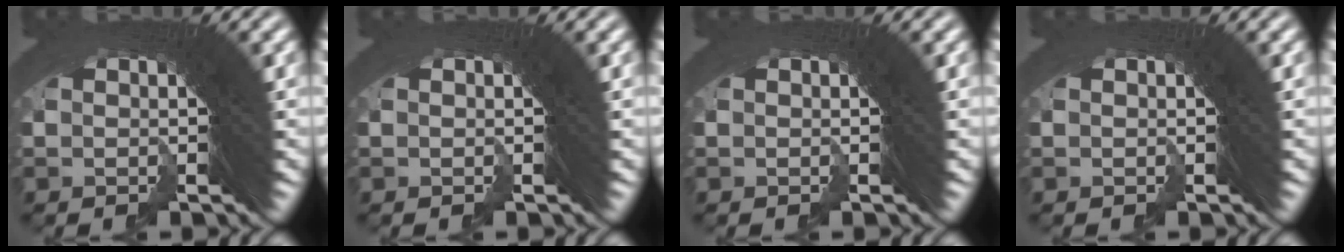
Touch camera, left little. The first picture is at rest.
{"total": 0.0}
{"total": 0.0}
{"total": 0.0}